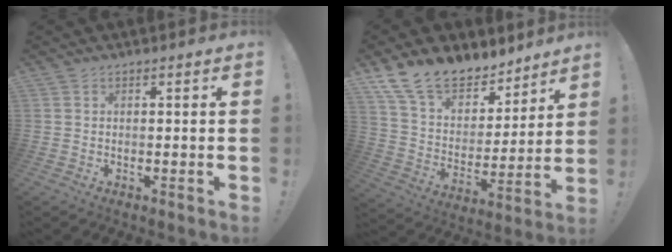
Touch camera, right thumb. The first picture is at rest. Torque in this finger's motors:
{"motor_torque": [-1.07, 2.18, 0.46, 0.40, 0.10]}